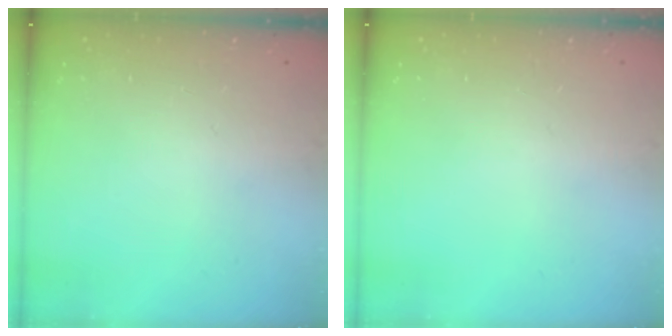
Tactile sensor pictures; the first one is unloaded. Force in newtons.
{"total": 0.0}